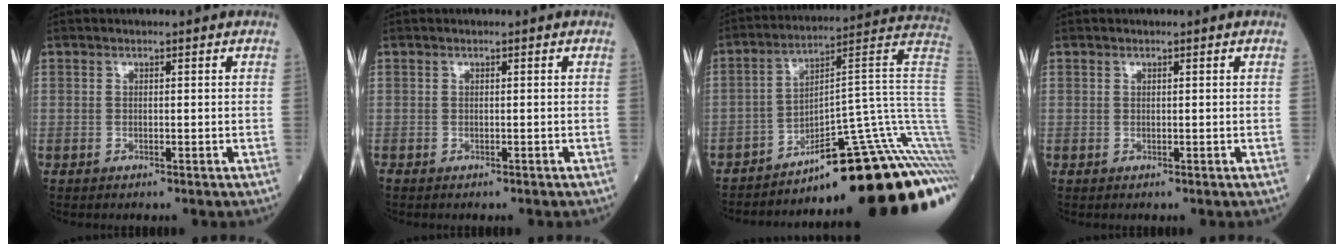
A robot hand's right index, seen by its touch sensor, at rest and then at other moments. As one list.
[{"total": 1.2, "force": [-0.7, 0.6, 0.7], "torque": [-0.024, 0.000, -0.006]}, {"total": 28.6, "force": [-19.8, 2.3, 20.5], "torque": [-0.160, 0.014, -0.279]}, {"total": 0.0}]